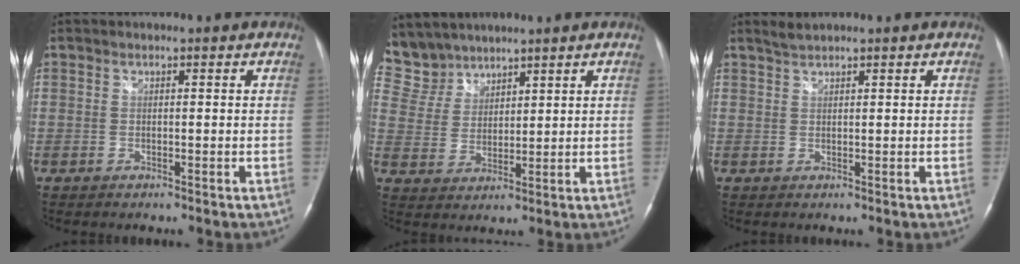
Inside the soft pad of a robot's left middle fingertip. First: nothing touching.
{"total": 6.6, "force": [6.1, 2.5, -0.5], "torque": [0.002, 0.010, 0.139]}
{"total": 1.4, "force": [1.3, -0.2, 0.3], "torque": [-0.007, 0.005, 0.031]}